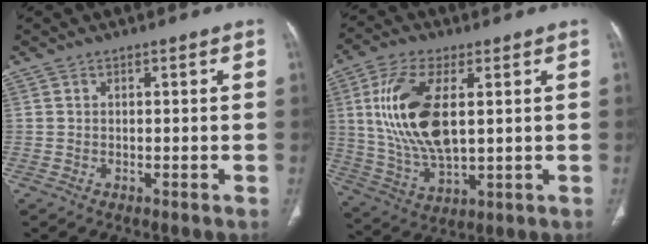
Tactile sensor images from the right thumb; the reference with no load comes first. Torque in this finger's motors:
{"motor_torque": [-0.89, 1.55, 0.74, 0.70, 0.50]}